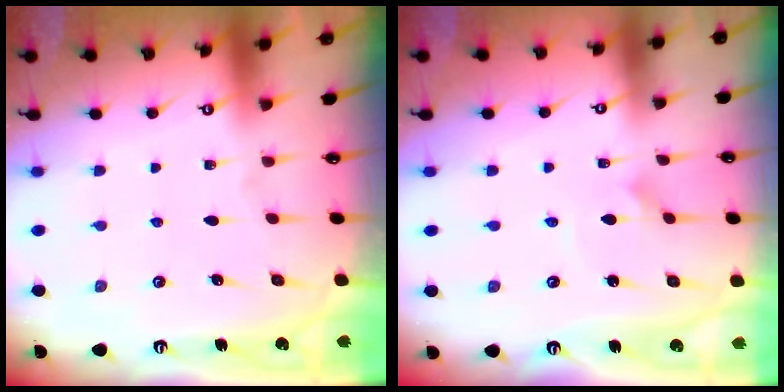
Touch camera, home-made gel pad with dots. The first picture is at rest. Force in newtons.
{"total": 1.6, "press": 1.6, "slide": 0.1}